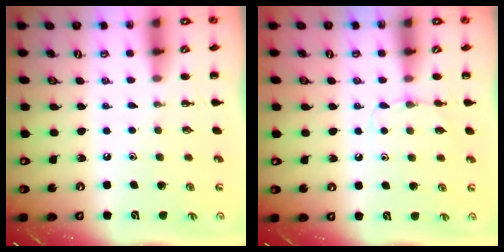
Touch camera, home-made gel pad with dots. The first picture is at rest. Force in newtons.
{"total": 5.3, "press": 5.1, "slide": 1.5}